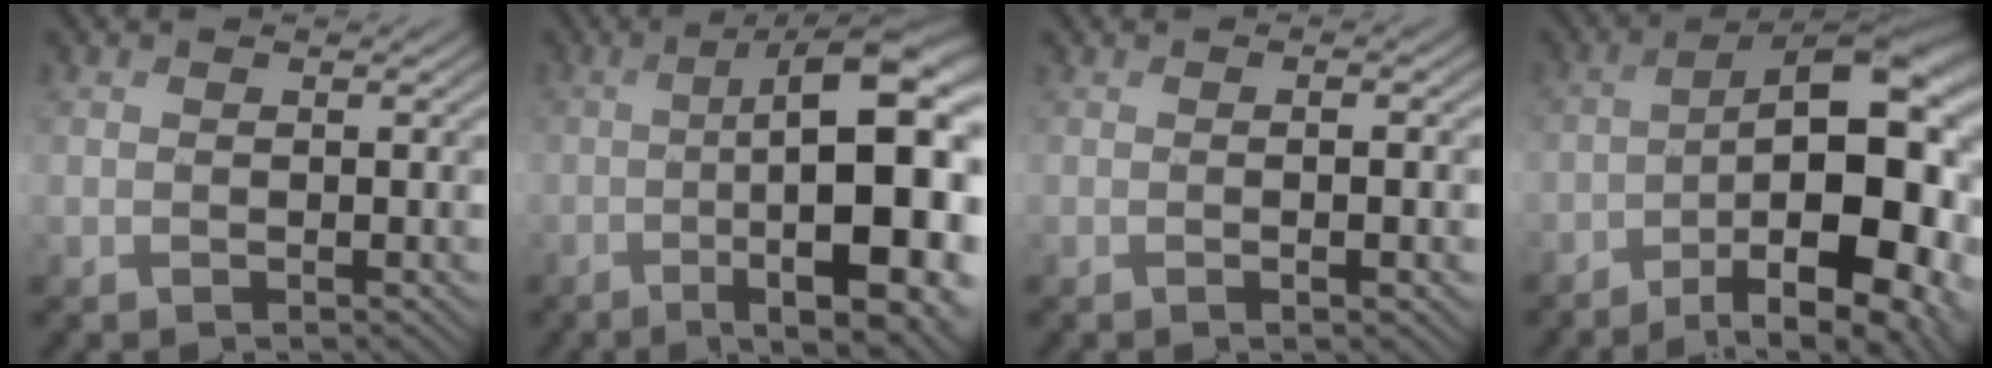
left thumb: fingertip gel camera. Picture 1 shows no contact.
{"total": 18.4, "force": [-3.2, 5.9, 17.1], "torque": [-0.219, -0.012, -0.037]}
{"total": 2.4, "force": [-0.3, 0.4, 2.3], "torque": [-0.042, 0.000, -0.007]}
{"total": 18.4, "force": [-6.2, 7.7, 15.5], "torque": [-0.201, -0.008, -0.084]}